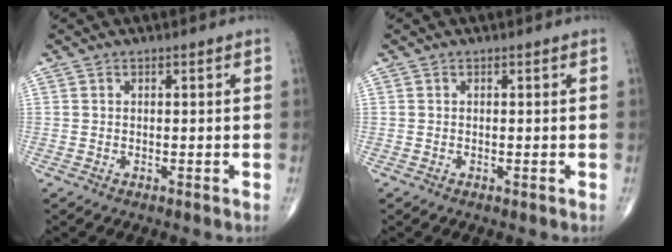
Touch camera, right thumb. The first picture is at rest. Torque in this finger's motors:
{"motor_torque": [0.14, 0.08, 0.11, 0.03, 0.00]}